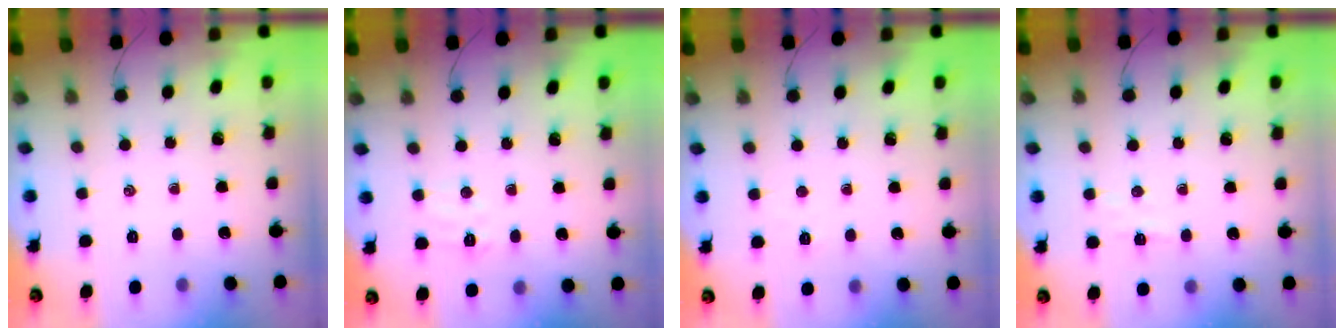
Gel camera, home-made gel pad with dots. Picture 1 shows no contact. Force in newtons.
{"total": 4.8, "press": 4.6, "slide": 1.1}
{"total": 1.8, "press": 1.7, "slide": 0.5}
{"total": 3.8, "press": 3.6, "slide": 1.1}